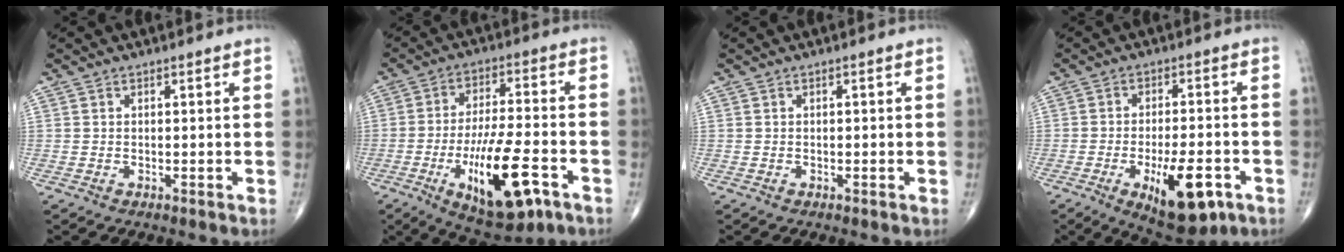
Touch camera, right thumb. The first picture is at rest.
{"total": 16.8, "force": [-6.7, 5.8, 14.3], "torque": [-0.240, 0.022, -0.096]}
{"total": 0.0}
{"total": 13.0, "force": [-5.4, 5.1, 10.6], "torque": [-0.148, 0.012, -0.070]}